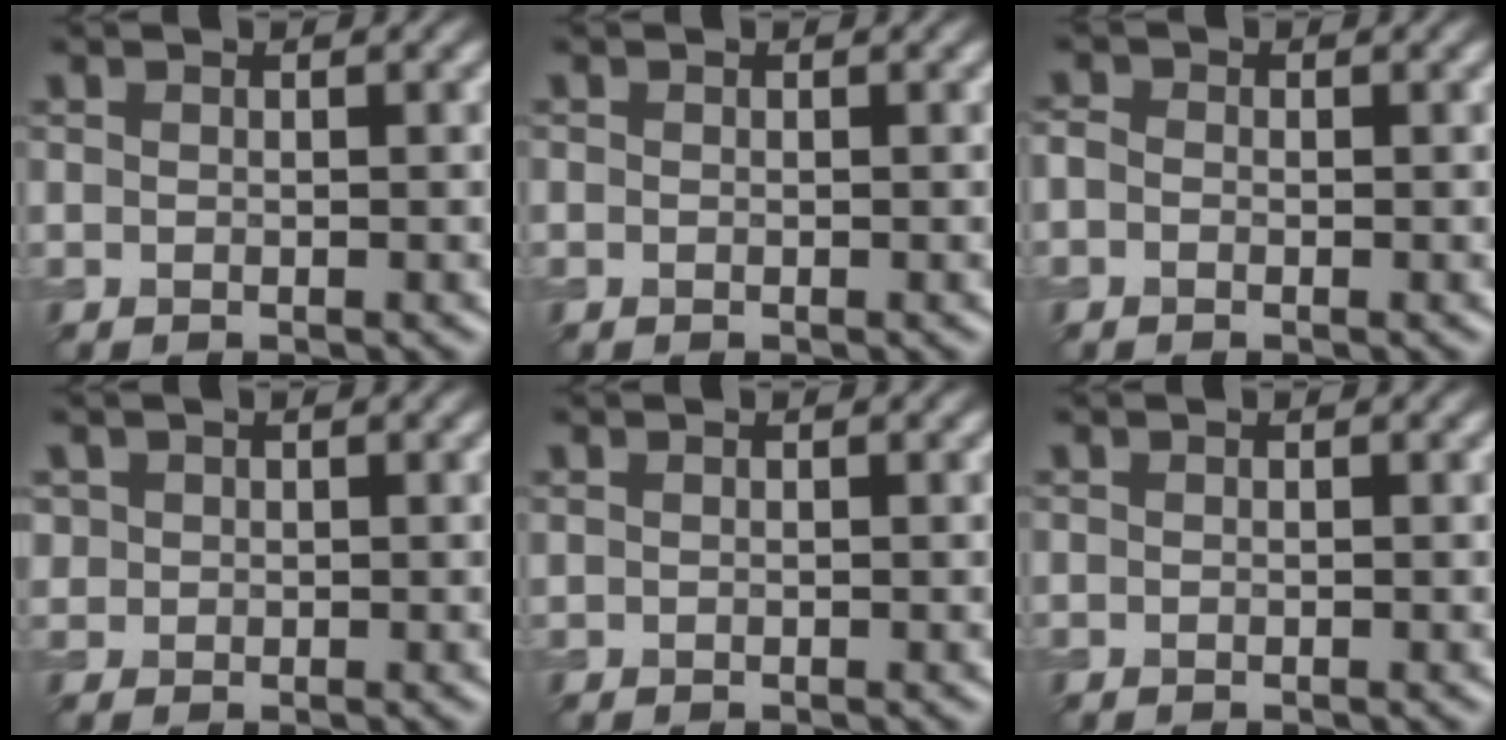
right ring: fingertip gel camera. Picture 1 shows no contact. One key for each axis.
{"total": 0.0}
{"total": 1.0, "fx": -0.5, "fy": 0.8, "fz": 0.5, "tx": -0.007, "ty": -0.001, "tz": -0.012}
{"total": 0.8, "fx": 0.2, "fy": 0.8, "fz": 0.0, "tx": 0.006, "ty": -0.003, "tz": 0.006}
{"total": 0.0}
{"total": 0.0}